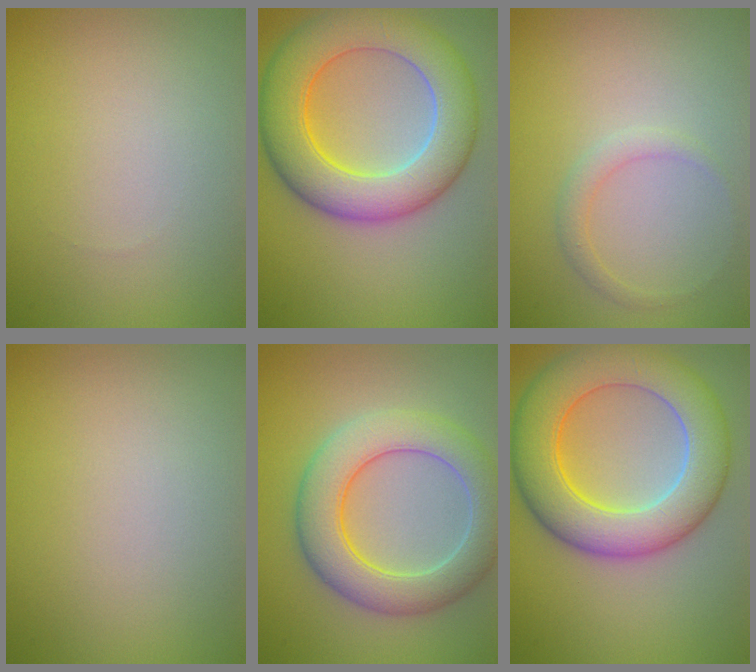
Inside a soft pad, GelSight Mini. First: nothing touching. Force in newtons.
{"total": 9.3, "press": 9.3, "slide": 0.4}
{"total": 1.4, "press": 1.4, "slide": 0.1}
{"total": 0.0}
{"total": 7.0, "press": 7.0, "slide": 0.3}
{"total": 9.3, "press": 9.3, "slide": 0.4}